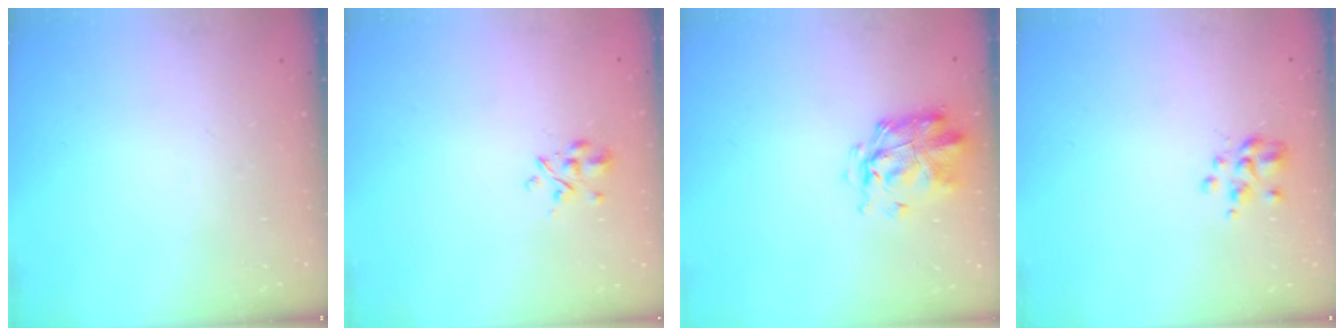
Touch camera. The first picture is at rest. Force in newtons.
{"total": 2.6, "press": 2.4, "slide": 1.0}
{"total": 3.0, "press": 2.8, "slide": 1.0}
{"total": 2.0, "press": 1.9, "slide": 0.6}